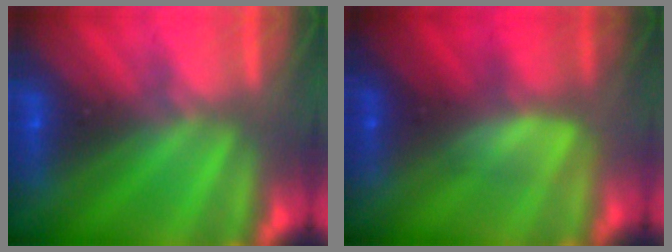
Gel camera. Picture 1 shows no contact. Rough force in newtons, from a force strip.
{"total": 2.7}